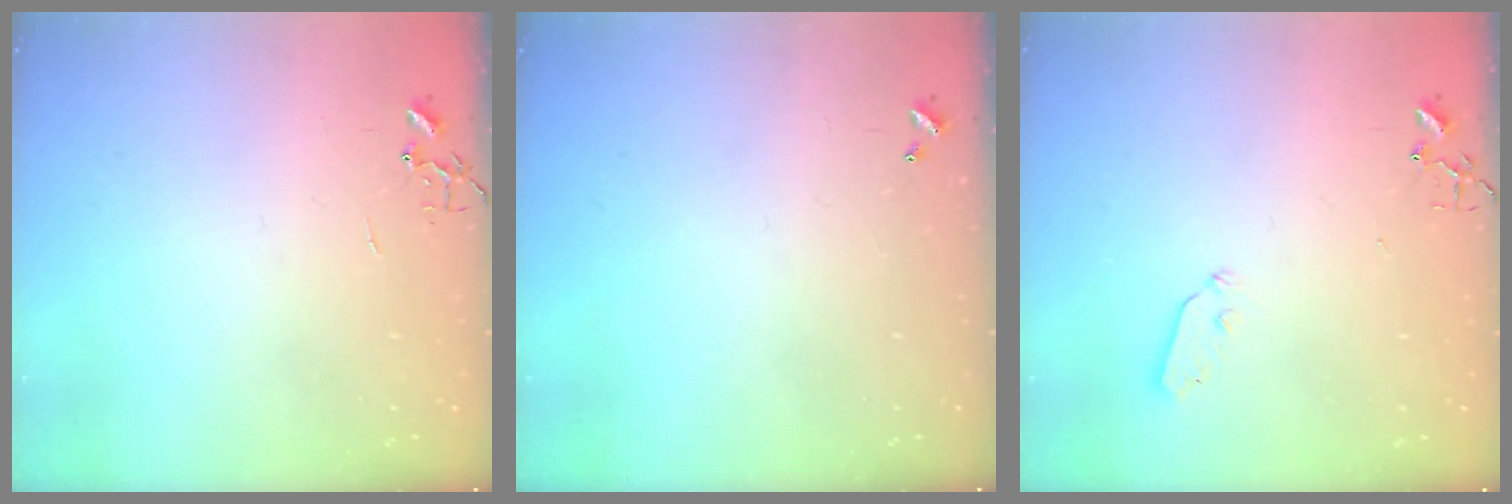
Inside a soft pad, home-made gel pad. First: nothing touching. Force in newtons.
{"total": 0.0}
{"total": 3.1, "press": 3.0, "slide": 0.4}